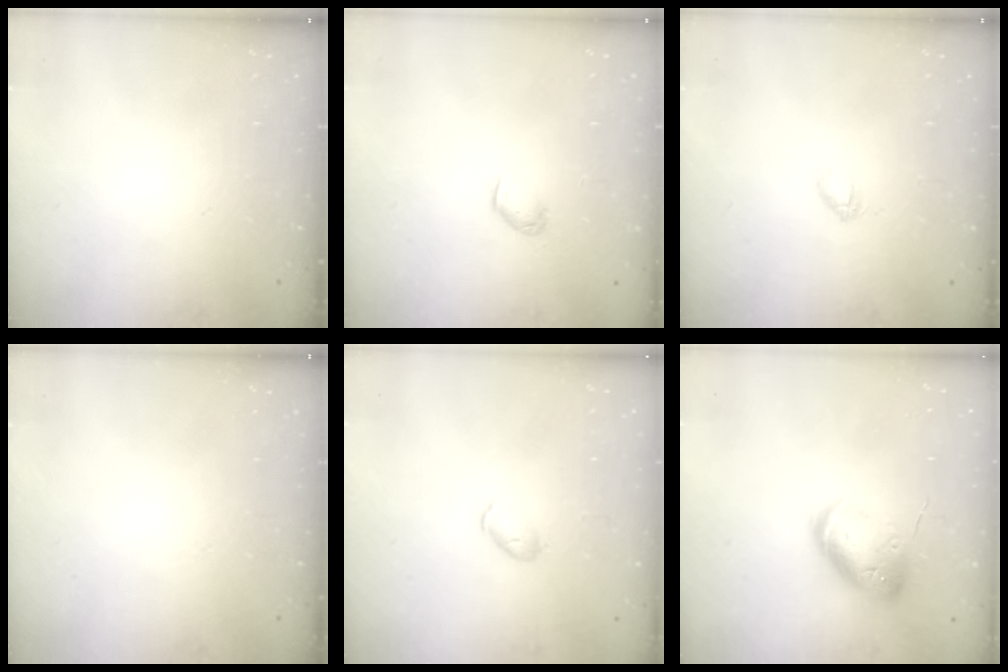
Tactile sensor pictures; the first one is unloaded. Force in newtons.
{"total": 3.5, "press": 3.5, "slide": 0.8}
{"total": 2.7, "press": 2.5, "slide": 0.8}
{"total": 0.0}
{"total": 4.2, "press": 4.1, "slide": 0.8}
{"total": 15.6, "press": 15.4, "slide": 2.5}